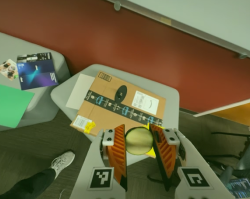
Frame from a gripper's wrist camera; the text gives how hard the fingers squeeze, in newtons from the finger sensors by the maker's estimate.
{"total": 9.9, "left": 10.2, "right": 9.6}